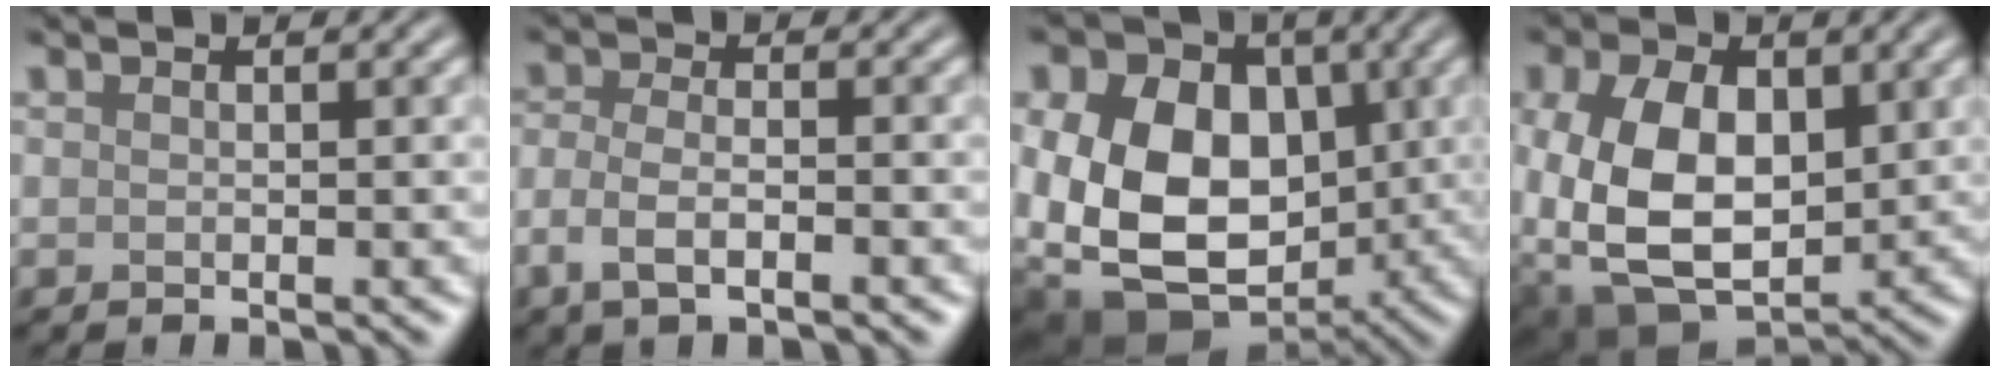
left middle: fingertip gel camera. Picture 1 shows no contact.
{"total": 3.3, "force": [-1.7, 1.2, 2.5], "torque": [-0.058, -0.001, -0.039]}
{"total": 18.1, "force": [0.3, 14.0, 11.5], "torque": [-0.219, -0.003, -0.015]}
{"total": 11.1, "force": [0.4, 7.5, 8.3], "torque": [-0.184, -0.011, 0.010]}